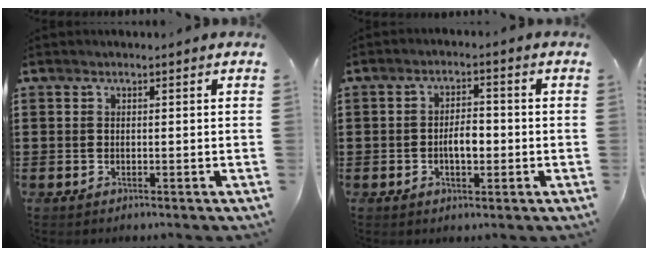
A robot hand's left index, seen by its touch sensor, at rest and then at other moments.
{"total": 3.8, "force": [-0.6, 1.6, 3.3], "torque": [-0.054, 0.004, -0.015]}